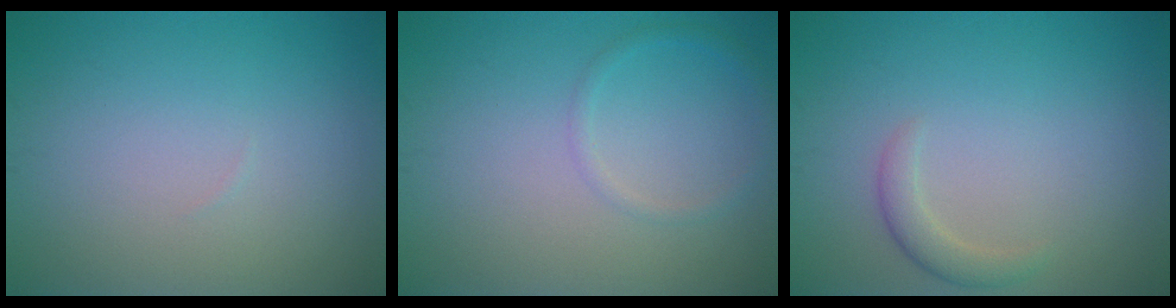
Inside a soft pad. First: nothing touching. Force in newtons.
{"total": 1.1, "press": 1.1, "slide": 0.1}
{"total": 1.7, "press": 1.7, "slide": 0.1}